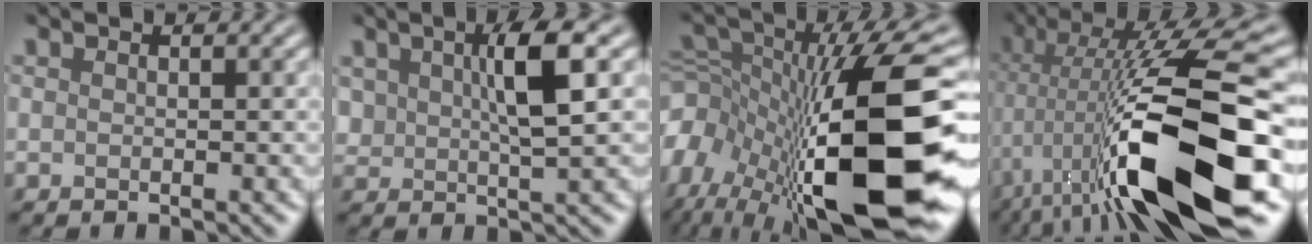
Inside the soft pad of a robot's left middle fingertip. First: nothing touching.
{"total": 5.1, "force": [1.7, 1.8, 4.4], "torque": [-0.087, 0.008, 0.031]}
{"total": 17.0, "force": [-5.9, 6.2, 14.7], "torque": [-0.258, 0.007, -0.108]}
{"total": 15.4, "force": [-3.1, 4.7, 14.3], "torque": [-0.245, 0.012, -0.054]}